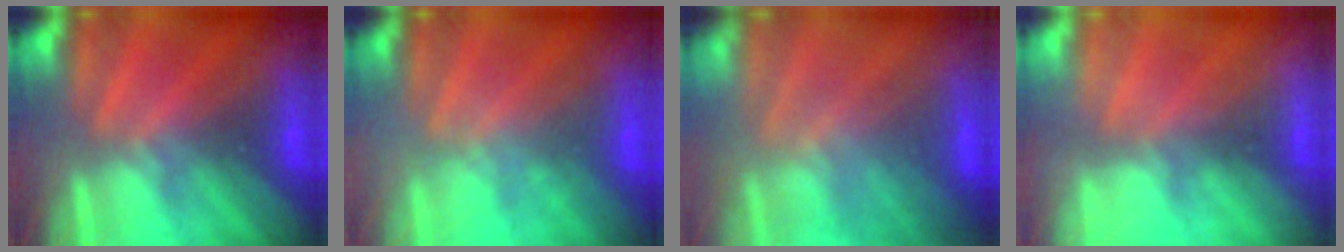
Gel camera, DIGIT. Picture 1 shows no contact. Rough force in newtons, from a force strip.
{"total": 1.8}
{"total": 2.8}
{"total": 2.0}